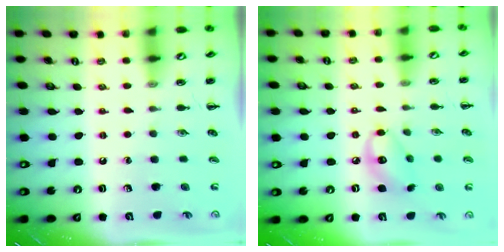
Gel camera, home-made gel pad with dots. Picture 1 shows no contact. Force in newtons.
{"total": 8.8, "press": 8.6, "slide": 1.7}